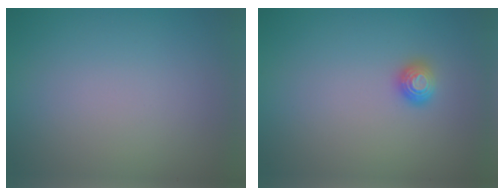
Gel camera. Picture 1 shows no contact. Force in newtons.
{"total": 1.2, "press": 1.1, "slide": 0.4}